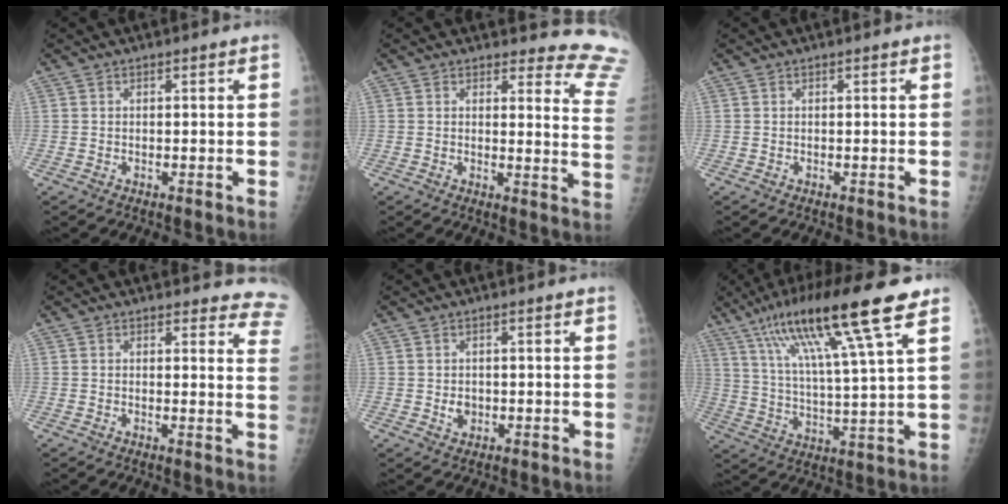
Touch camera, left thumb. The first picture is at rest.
{"total": 12.8, "force": [12.5, 2.4, 0.4], "torque": [0.050, -0.148, 0.092]}
{"total": 0.0}
{"total": 10.2, "force": [9.6, 3.2, 1.4], "torque": [0.040, -0.069, 0.063]}
{"total": 2.3, "force": [-0.3, 1.9, 1.3], "torque": [-0.009, 0.001, 0.000]}
{"total": 18.9, "force": [10.7, 1.9, 15.5], "torque": [-0.273, -0.023, 0.187]}